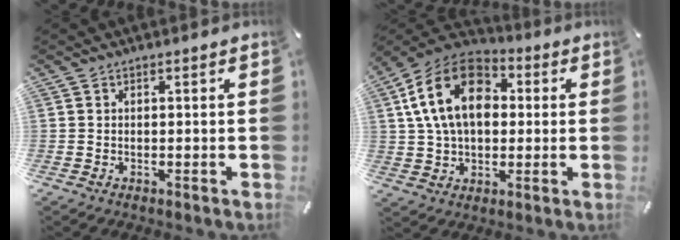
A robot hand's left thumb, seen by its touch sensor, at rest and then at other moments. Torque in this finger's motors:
{"motor_torque": [2.50, 2.50, 1.76, -1.01, 0.23]}